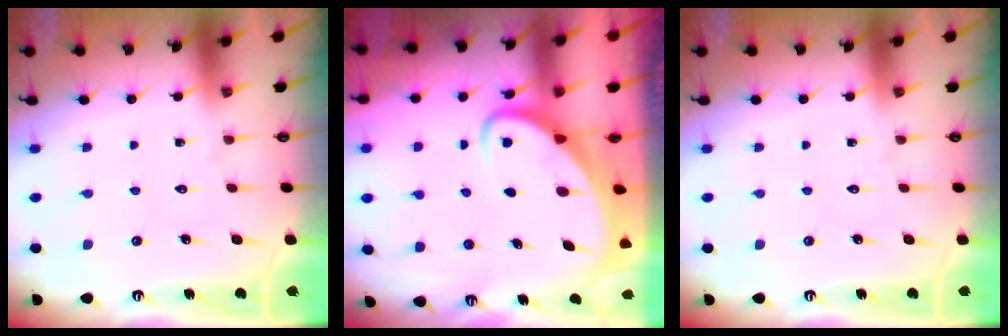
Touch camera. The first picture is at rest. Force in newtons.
{"total": 3.5, "press": 3.5, "slide": 0.5}
{"total": 0.0}